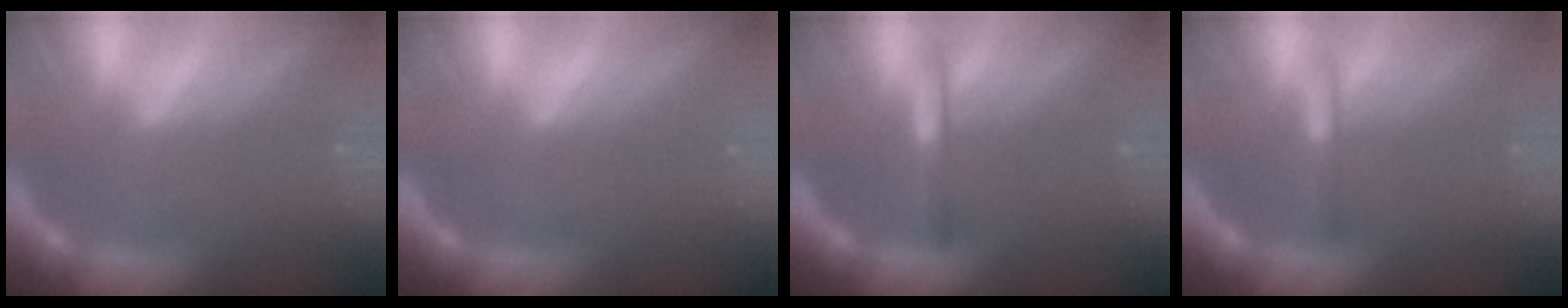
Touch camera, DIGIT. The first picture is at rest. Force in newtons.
{"total": 0.0}
{"total": 2.0}
{"total": 1.4}